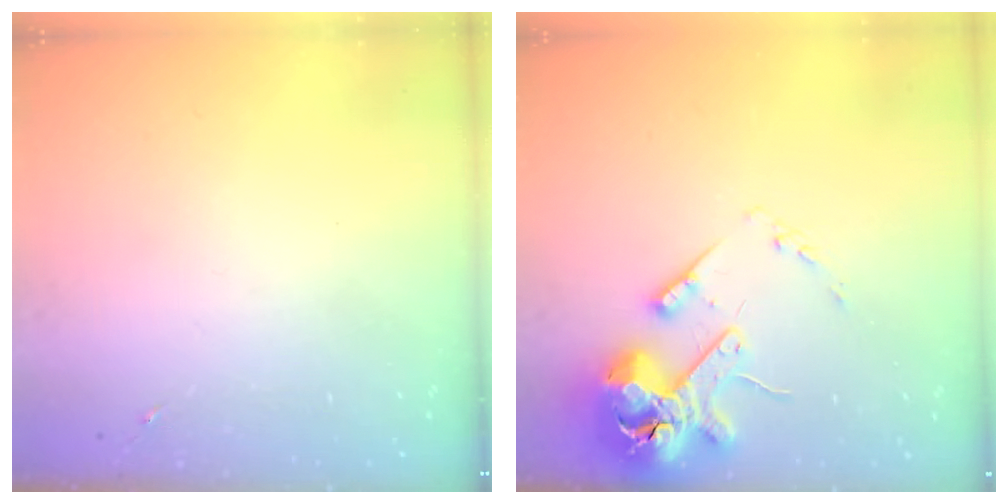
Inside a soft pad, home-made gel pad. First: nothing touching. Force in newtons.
{"total": 15.9, "press": 15.7, "slide": 2.5}